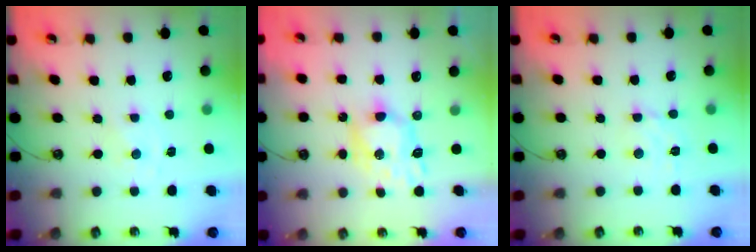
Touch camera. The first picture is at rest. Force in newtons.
{"total": 8.6, "press": 8.6, "slide": 0.8}
{"total": 3.4, "press": 3.4, "slide": 0.3}